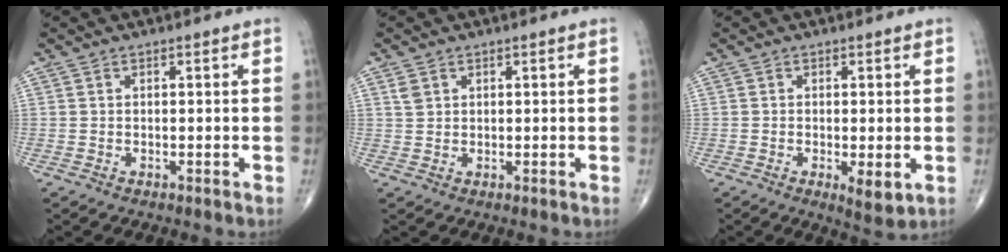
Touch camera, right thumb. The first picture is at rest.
{"total": 1.9, "force": [0.9, 1.4, 0.8], "torque": [-0.013, 0.000, 0.020]}
{"total": 4.2, "force": [-1.0, 1.3, 3.9], "torque": [-0.062, -0.015, -0.016]}